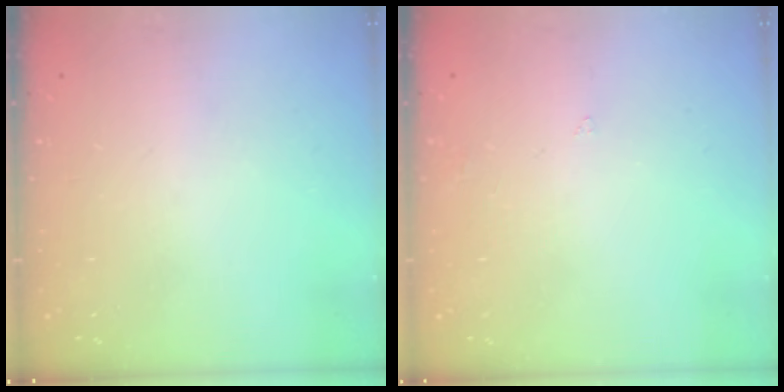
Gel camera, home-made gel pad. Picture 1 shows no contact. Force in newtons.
{"total": 2.3, "press": 2.3, "slide": 0.5}